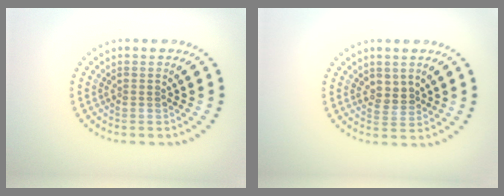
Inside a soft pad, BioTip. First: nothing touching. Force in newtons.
{"total": 1.9, "press": 1.7, "slide": 0.8}